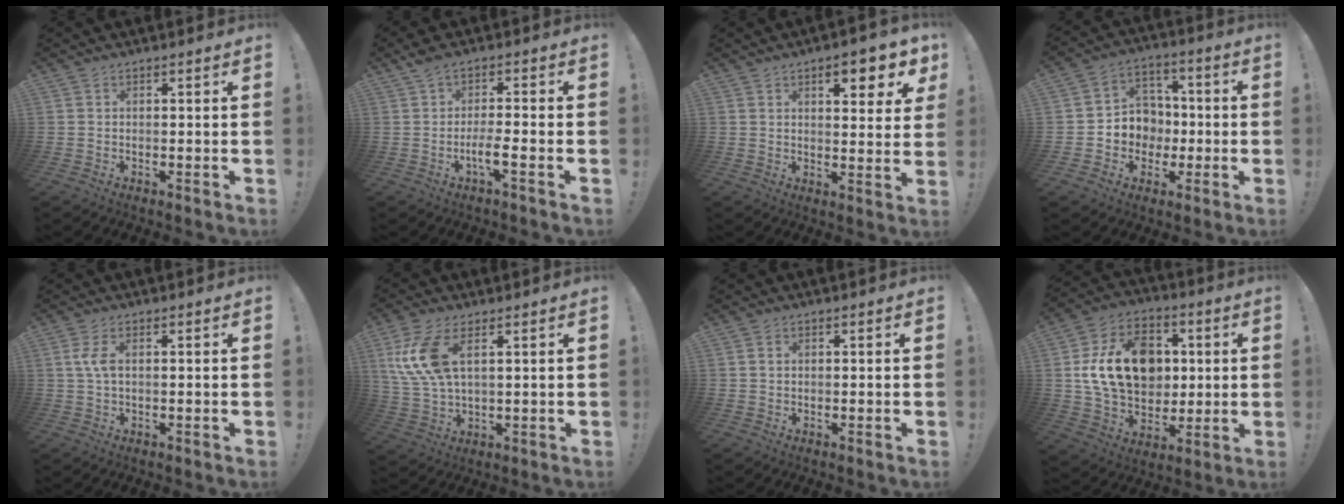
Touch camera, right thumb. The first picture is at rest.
{"total": 6.2, "force": [-1.3, 1.0, 6.0], "torque": [-0.128, -0.010, -0.027]}
{"total": 8.5, "force": [4.6, 2.5, 6.7], "torque": [-0.074, -0.023, 0.071]}
{"total": 9.5, "force": [-1.8, 9.0, 2.5], "torque": [-0.037, 0.015, -0.022]}
{"total": 3.8, "force": [0.5, 1.4, 3.4], "torque": [-0.073, 0.002, 0.008]}
{"total": 12.2, "force": [4.3, 5.8, 9.9], "torque": [-0.205, -0.012, 0.081]}
{"total": 0.9, "force": [0.3, 0.7, 0.4], "torque": [-0.002, 0.001, 0.004]}
{"total": 20.4, "force": [3.1, 15.5, 12.8], "torque": [-0.198, 0.002, 0.065]}